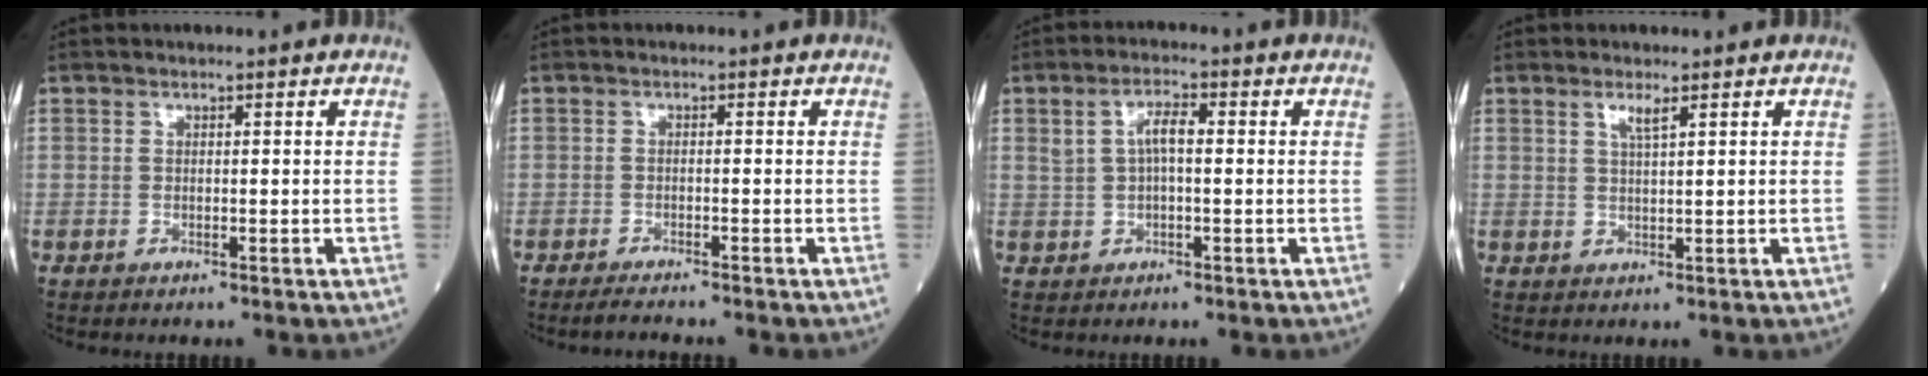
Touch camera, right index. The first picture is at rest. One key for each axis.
{"total": 3.1, "fx": -2.8, "fy": -0.1, "fz": 1.5, "tx": -0.027, "ty": -0.006, "tz": -0.043}
{"total": 4.3, "fx": 0.9, "fy": 1.4, "fz": 3.9, "tx": -0.079, "ty": 0.018, "tz": 0.019}
{"total": 2.0, "fx": 1.2, "fy": -0.1, "fz": 1.6, "tx": -0.036, "ty": 0.000, "tz": 0.024}